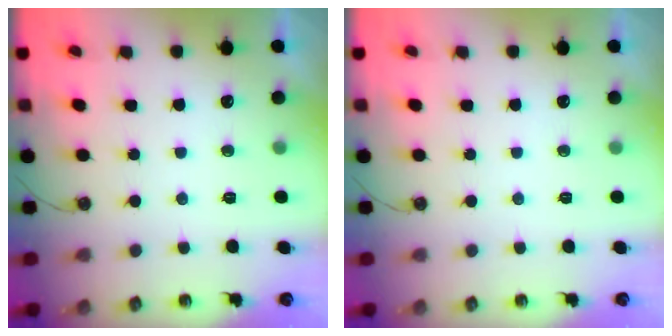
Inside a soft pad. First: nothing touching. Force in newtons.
{"total": 0.0}